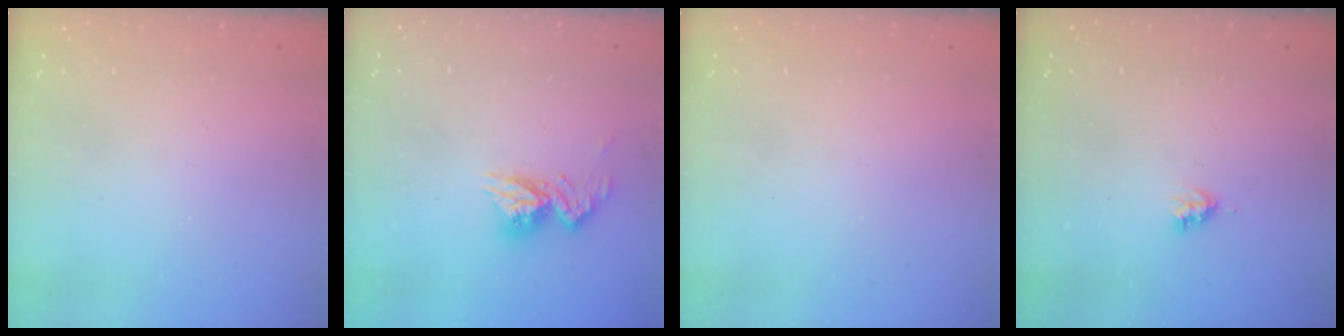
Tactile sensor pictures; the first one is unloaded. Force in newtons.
{"total": 10.7, "press": 10.7, "slide": 1.0}
{"total": 0.0}
{"total": 3.5, "press": 3.4, "slide": 0.5}